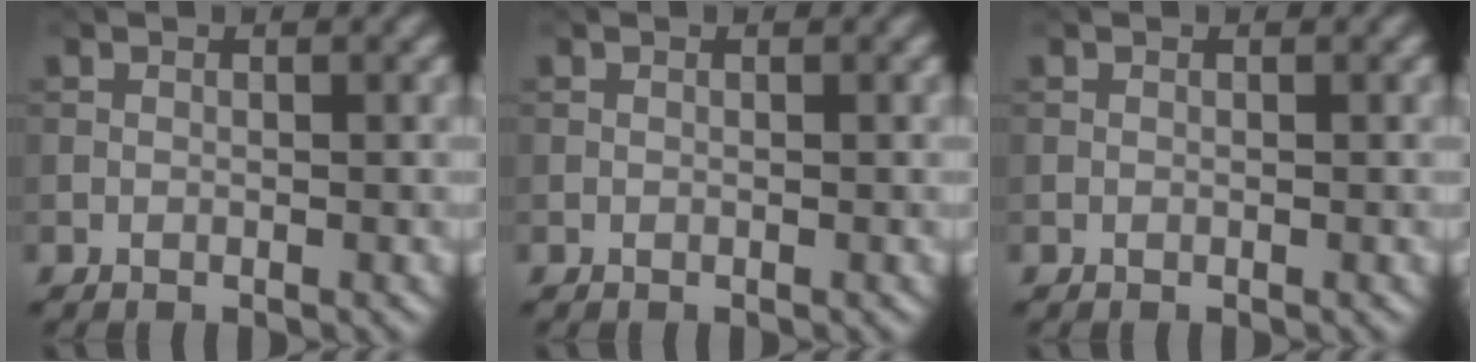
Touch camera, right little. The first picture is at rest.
{"total": 0.0}
{"total": 0.0}